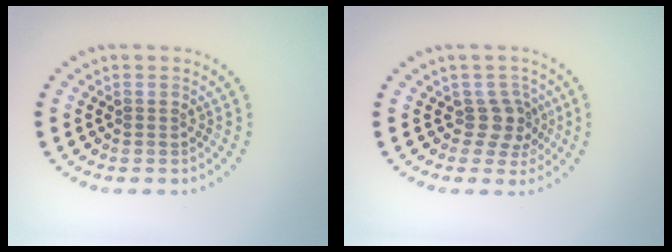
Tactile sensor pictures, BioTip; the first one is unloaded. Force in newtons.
{"total": 2.5, "press": 1.9, "slide": 1.7}